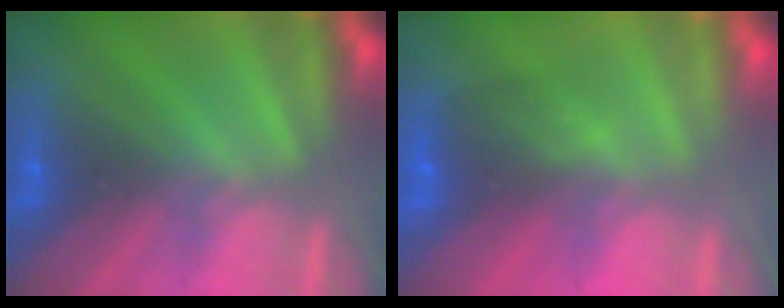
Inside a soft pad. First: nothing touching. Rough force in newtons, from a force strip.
{"total": 3.0}